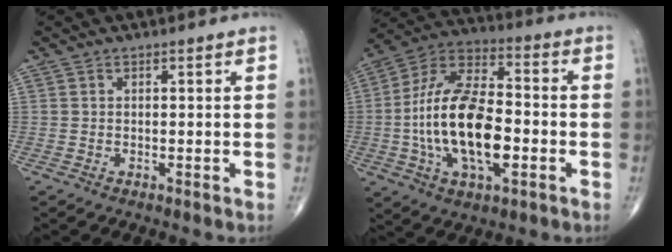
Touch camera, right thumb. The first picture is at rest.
{"total": 20.7, "force": [-3.2, 10.2, 17.8], "torque": [-0.332, 0.029, -0.057]}